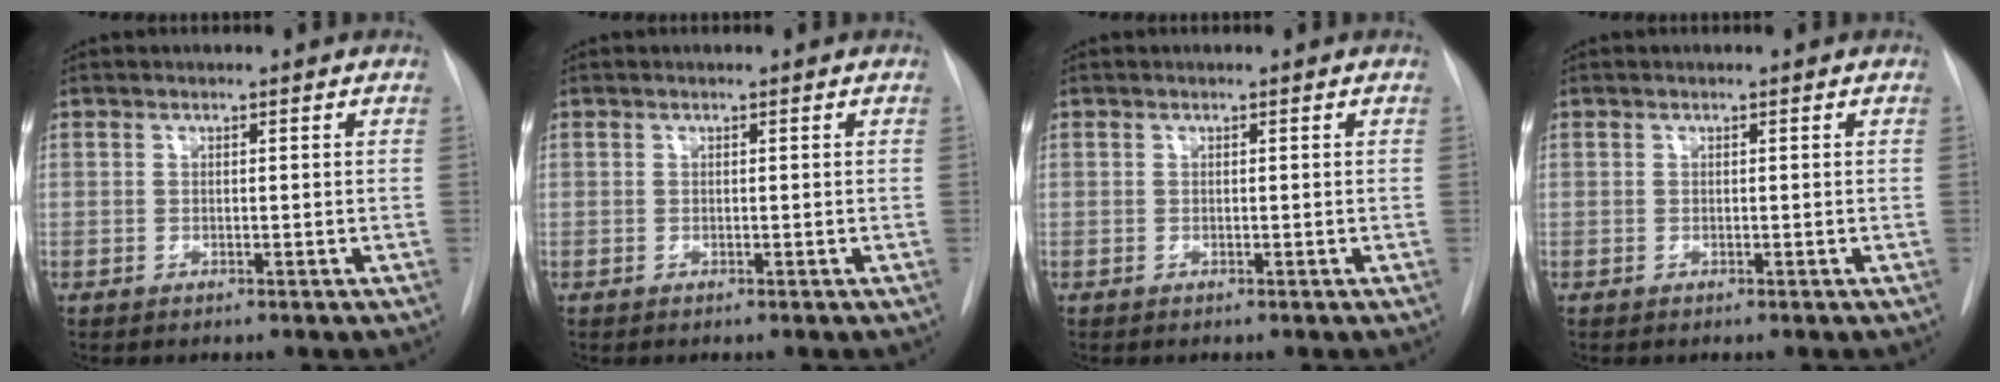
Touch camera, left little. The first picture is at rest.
{"total": 0.0}
{"total": 0.0}
{"total": 0.0}